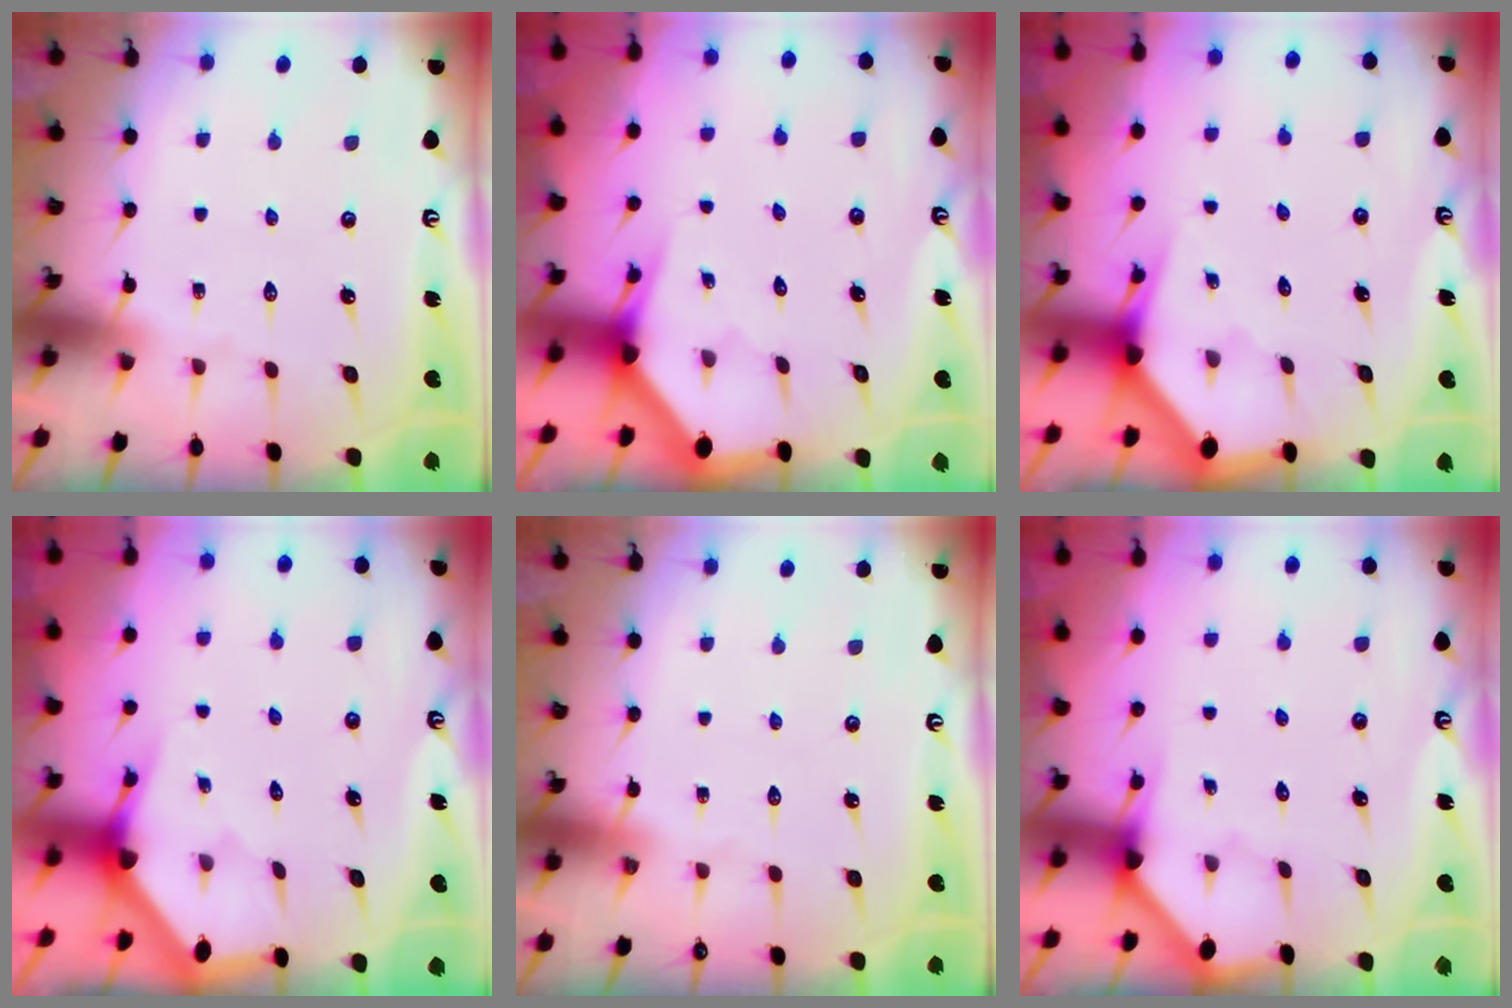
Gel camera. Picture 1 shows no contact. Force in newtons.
{"total": 2.9, "press": 2.9, "slide": 0.1}
{"total": 2.7, "press": 2.7, "slide": 0.1}
{"total": 3.0, "press": 3.0, "slide": 0.1}
{"total": 0.0}
{"total": 2.5, "press": 2.5, "slide": 0.2}